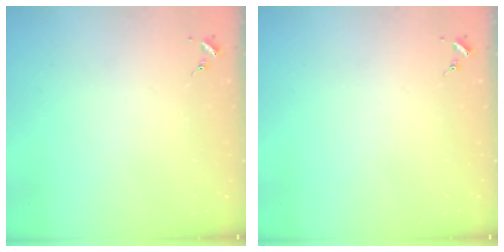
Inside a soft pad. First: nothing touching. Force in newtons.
{"total": 0.0}